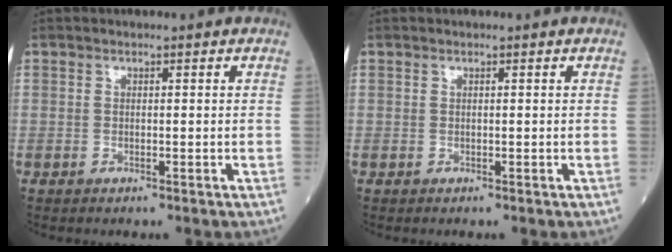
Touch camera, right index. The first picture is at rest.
{"total": 0.0}